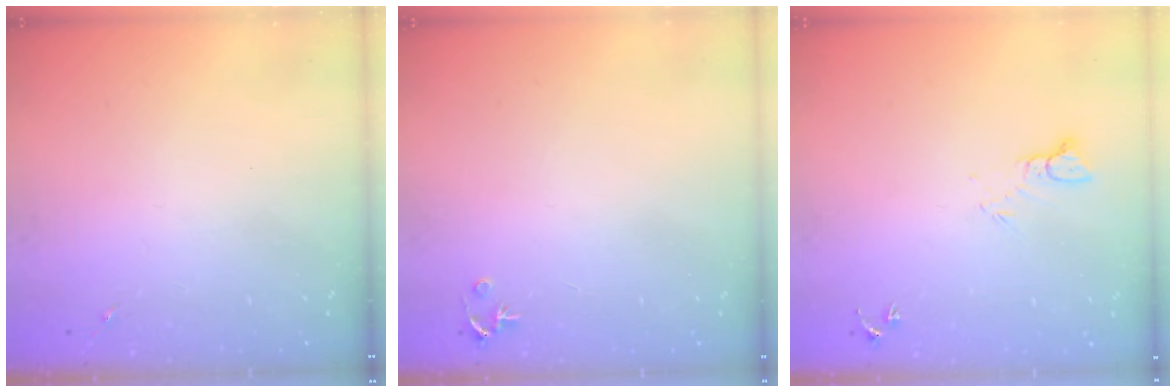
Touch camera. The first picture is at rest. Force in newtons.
{"total": 3.5, "press": 3.5, "slide": 0.4}
{"total": 3.9, "press": 3.8, "slide": 0.4}